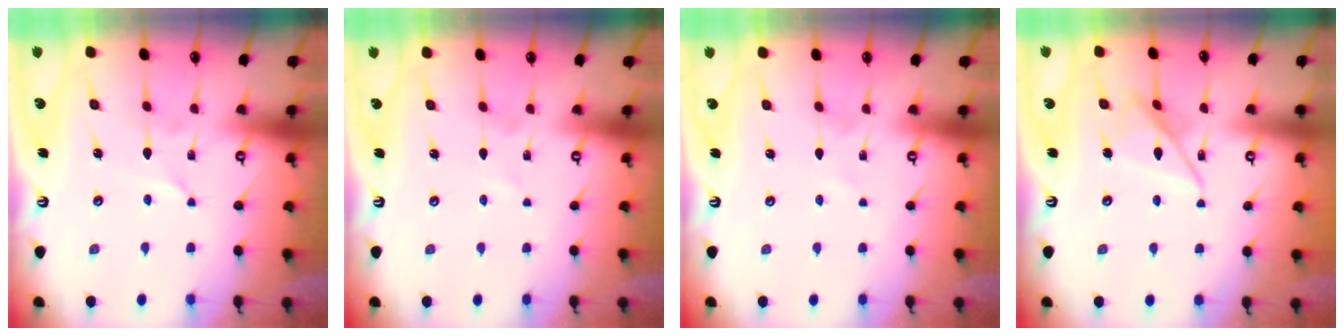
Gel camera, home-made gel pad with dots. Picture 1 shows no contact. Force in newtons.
{"total": 0.0}
{"total": 0.0}
{"total": 10.1, "press": 10.0, "slide": 1.1}